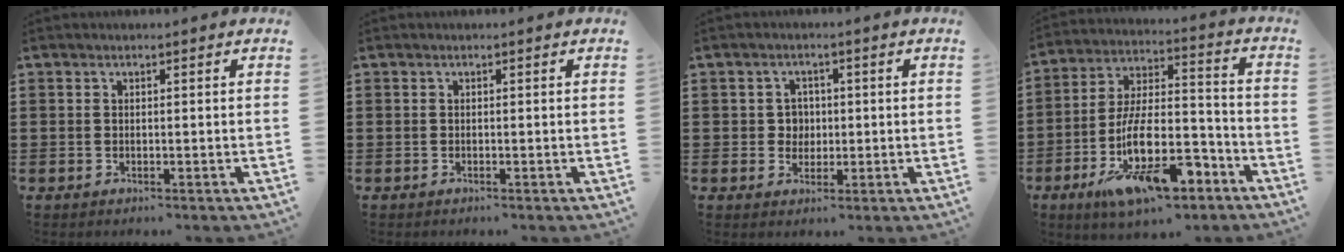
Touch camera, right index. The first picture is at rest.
{"total": 0.0}
{"total": 2.9, "force": [0.1, 2.7, 1.1], "torque": [-0.031, 0.010, -0.003]}
{"total": 16.0, "force": [-8.6, 5.7, 12.2], "torque": [-0.238, 0.017, -0.150]}